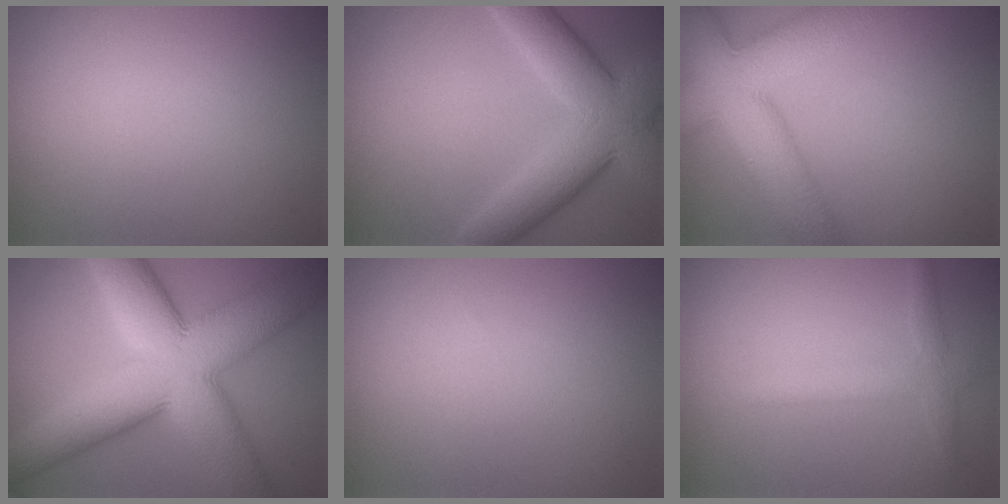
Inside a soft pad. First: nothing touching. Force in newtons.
{"total": 8.4, "press": 8.4, "slide": 0.4}
{"total": 10.7, "press": 10.7, "slide": 0.5}
{"total": 14.2, "press": 14.2, "slide": 0.6}
{"total": 0.0}
{"total": 2.2, "press": 2.2, "slide": 0.1}